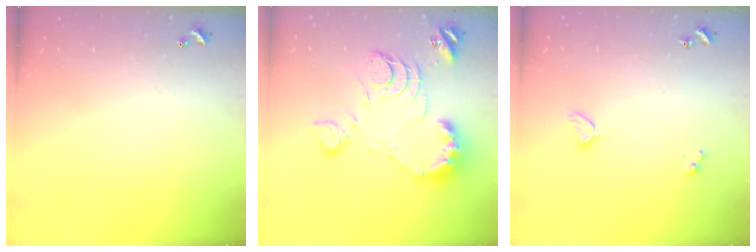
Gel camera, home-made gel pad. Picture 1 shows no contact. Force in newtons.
{"total": 14.4, "press": 14.4, "slide": 1.2}
{"total": 2.0, "press": 1.9, "slide": 0.6}